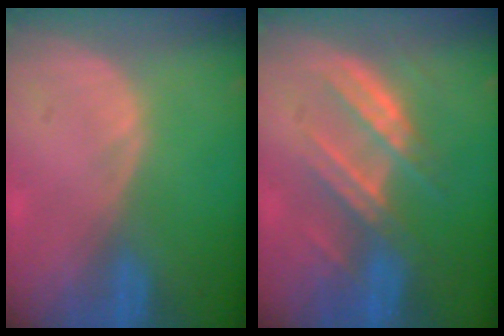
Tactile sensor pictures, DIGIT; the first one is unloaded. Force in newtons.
{"total": 7.3, "press": 7.0, "slide": 1.9}